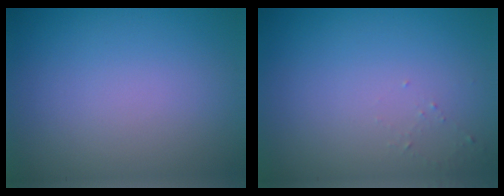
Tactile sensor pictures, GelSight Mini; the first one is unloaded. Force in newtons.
{"total": 0.7, "press": 0.6, "slide": 0.2}